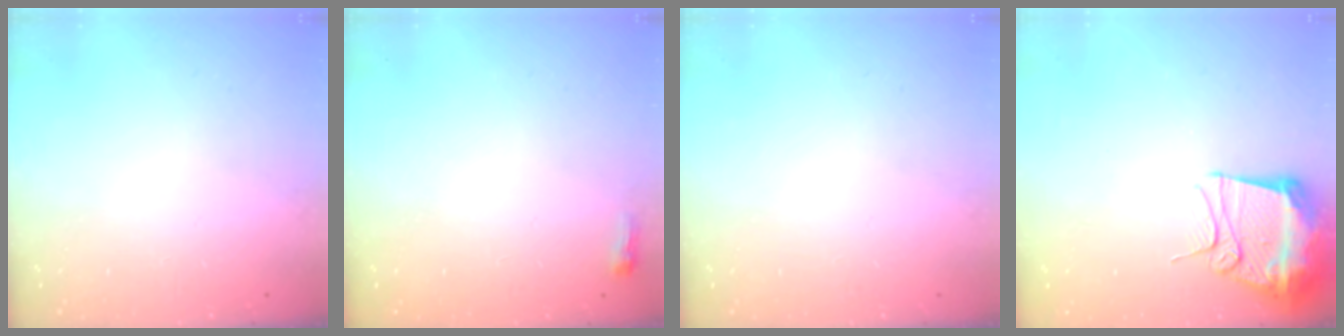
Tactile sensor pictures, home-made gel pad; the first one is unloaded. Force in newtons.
{"total": 2.6, "press": 2.5, "slide": 0.6}
{"total": 0.0}
{"total": 13.4, "press": 13.4, "slide": 1.3}